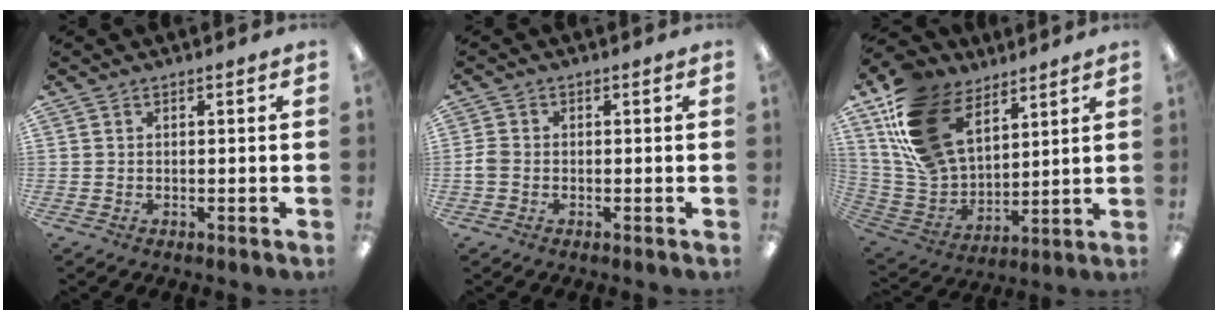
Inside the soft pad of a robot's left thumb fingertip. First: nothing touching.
{"total": 2.4, "force": [-0.7, 1.9, 1.4], "torque": [-0.032, 0.002, -0.013]}
{"total": 20.5, "force": [11.4, 13.0, 11.1], "torque": [-0.244, -0.045, 0.219]}